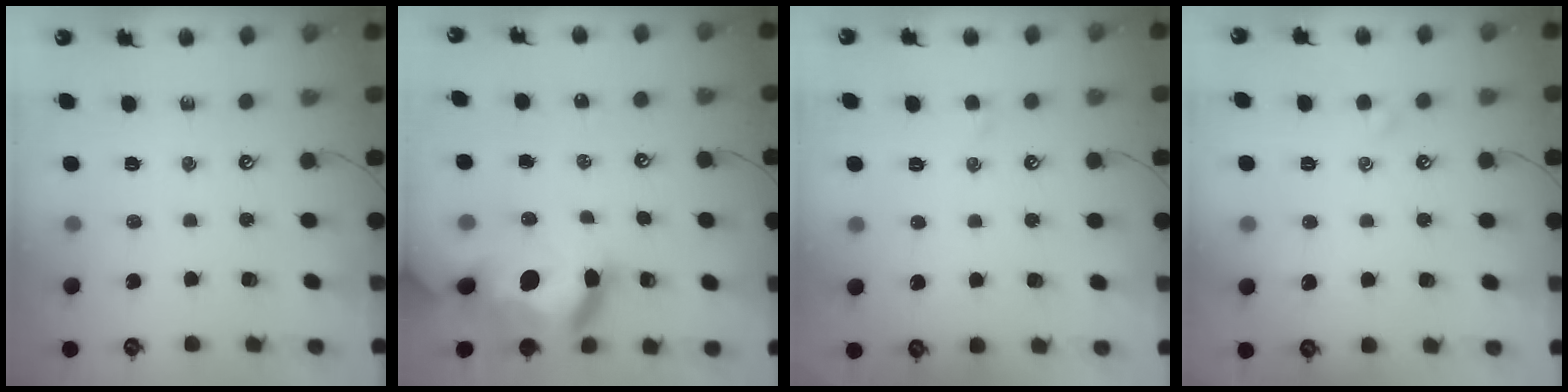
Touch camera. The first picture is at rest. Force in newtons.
{"total": 18.4, "press": 18.2, "slide": 2.3}
{"total": 0.6, "press": 0.1, "slide": 0.5}
{"total": 2.1, "press": 2.0, "slide": 0.4}